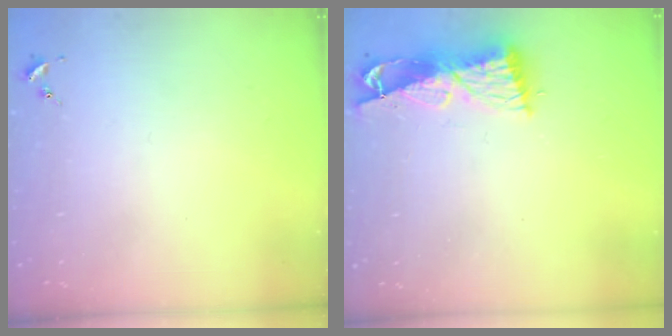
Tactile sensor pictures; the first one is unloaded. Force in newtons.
{"total": 8.8, "press": 8.7, "slide": 1.0}